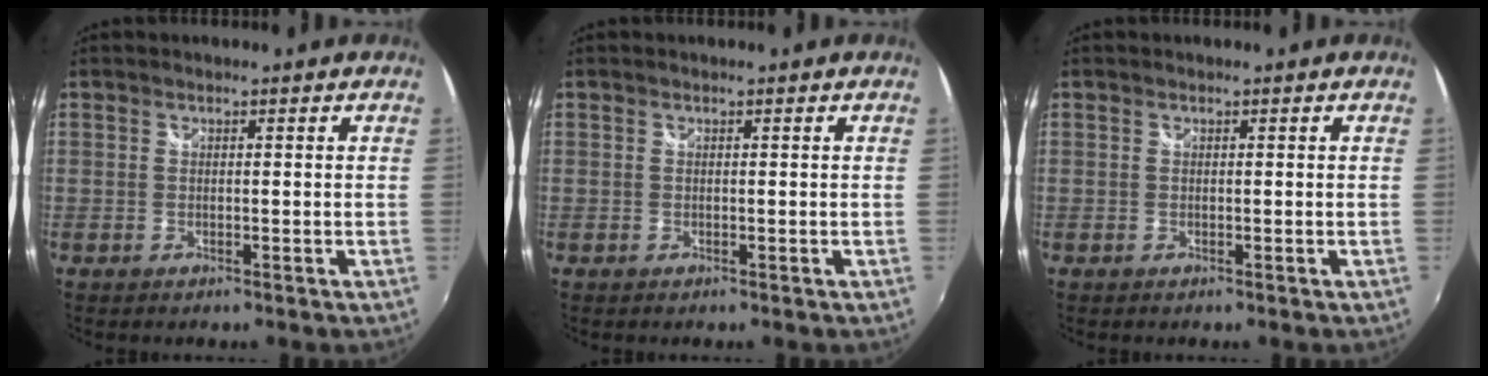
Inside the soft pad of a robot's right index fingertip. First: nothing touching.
{"total": 0.0}
{"total": 0.0}